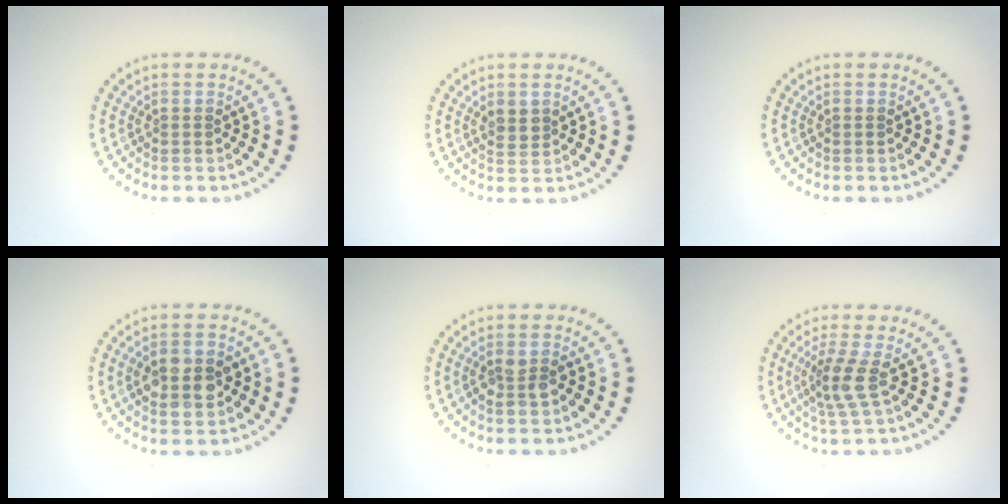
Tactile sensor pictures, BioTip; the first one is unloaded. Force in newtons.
{"total": 1.5, "press": 1.4, "slide": 0.5}
{"total": 0.0}
{"total": 4.3, "press": 4.3, "slide": 0.1}
{"total": 1.7, "press": 1.7, "slide": 0.3}
{"total": 2.9, "press": 2.3, "slide": 1.8}